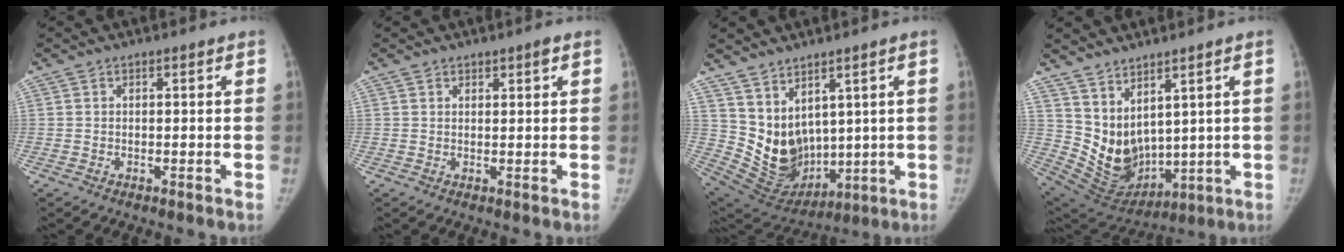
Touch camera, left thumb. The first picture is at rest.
{"total": 1.5, "force": [1.0, 0.4, 1.0], "torque": [-0.009, -0.006, 0.015]}
{"total": 11.8, "force": [4.6, 8.1, 7.1], "torque": [-0.091, -0.036, 0.123]}
{"total": 11.8, "force": [5.1, 7.5, 7.6], "torque": [-0.098, -0.040, 0.133]}